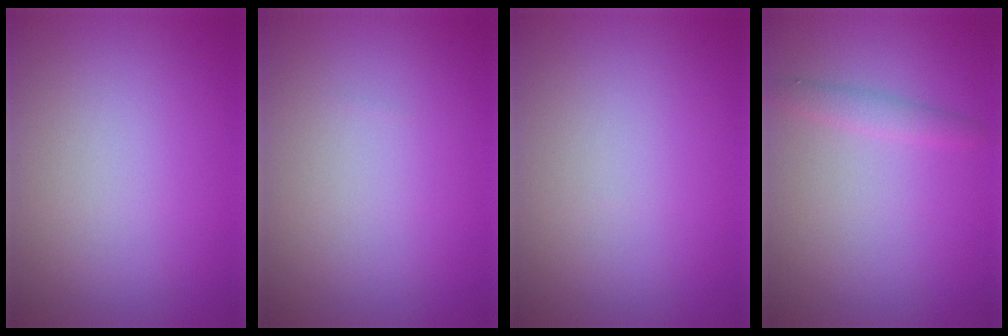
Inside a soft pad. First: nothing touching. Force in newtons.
{"total": 0.0}
{"total": 0.0}
{"total": 1.4, "press": 1.4, "slide": 0.1}